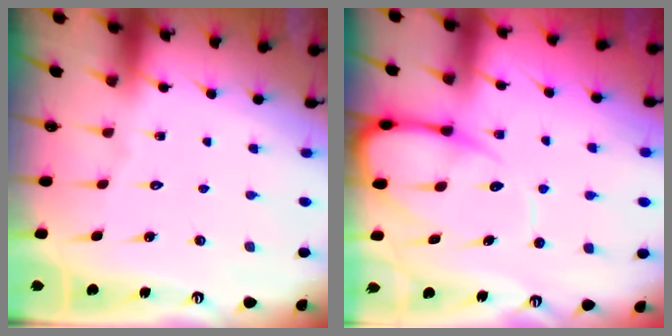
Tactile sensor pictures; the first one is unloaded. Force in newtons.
{"total": 9.8, "press": 9.7, "slide": 1.1}